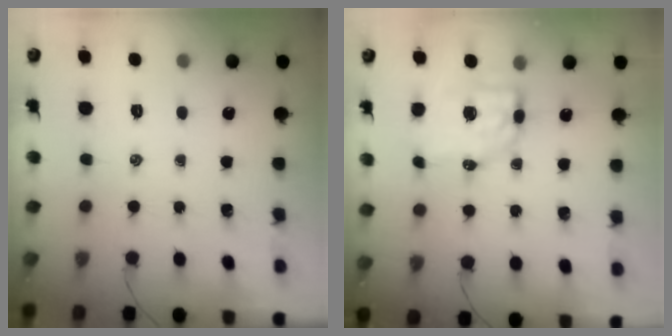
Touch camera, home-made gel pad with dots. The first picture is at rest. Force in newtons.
{"total": 7.1, "press": 7.1, "slide": 1.0}